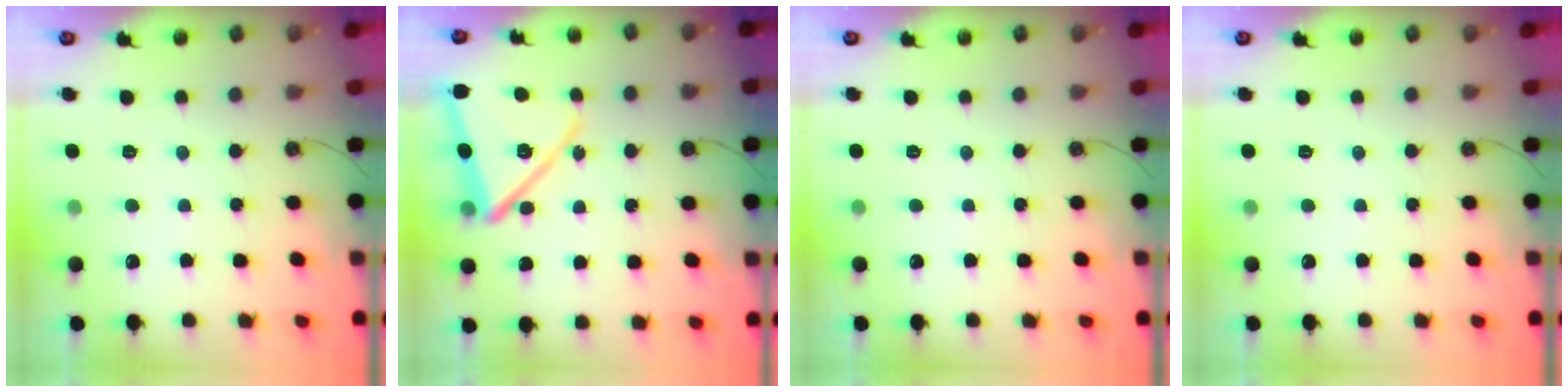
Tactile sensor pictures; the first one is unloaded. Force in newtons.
{"total": 16.0, "press": 15.9, "slide": 1.3}
{"total": 0.0}
{"total": 0.0}